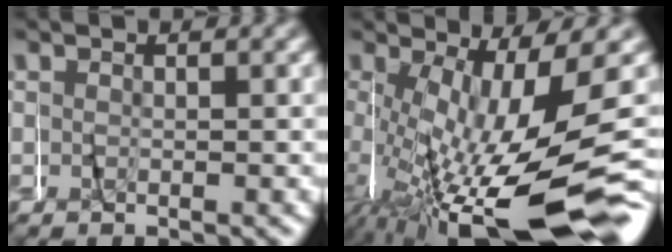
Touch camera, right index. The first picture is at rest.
{"total": 14.3, "force": [-5.2, 5.2, 12.2], "torque": [-0.219, -0.041, -0.052]}